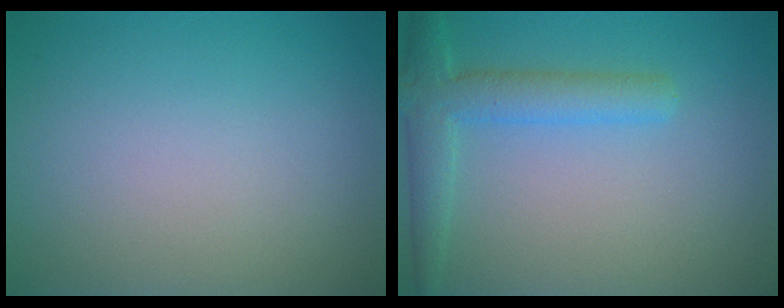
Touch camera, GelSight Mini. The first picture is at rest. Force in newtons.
{"total": 3.8, "press": 3.8, "slide": 0.2}